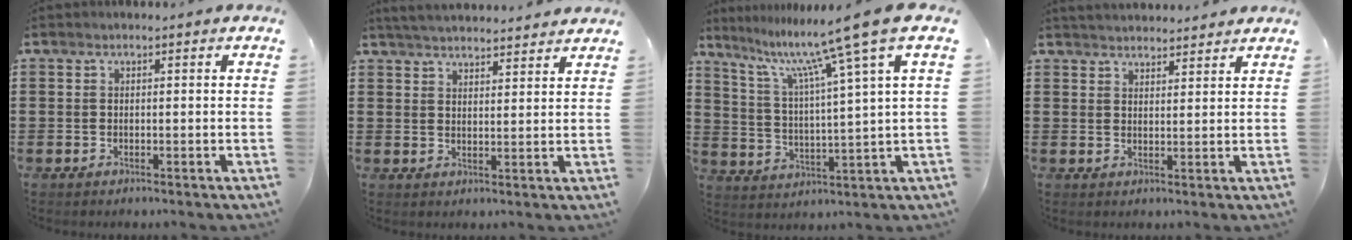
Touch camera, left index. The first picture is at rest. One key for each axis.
{"total": 3.8, "fx": 3.8, "fy": -0.1, "fz": 0.6, "tx": -0.024, "ty": -0.014, "tz": 0.069}
{"total": 11.7, "fx": 8.5, "fy": -0.8, "fz": 7.9, "tx": -0.174, "ty": -0.043, "tz": 0.132}
{"total": 2.7, "fx": 2.7, "fy": 0.0, "fz": -0.1, "tx": -0.005, "ty": -0.006, "tz": 0.052}